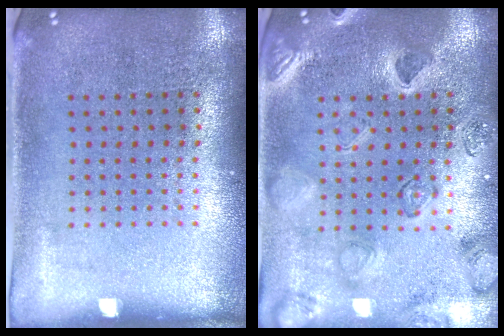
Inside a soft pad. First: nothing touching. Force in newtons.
{"total": 2.4, "press": 2.3, "slide": 0.7}